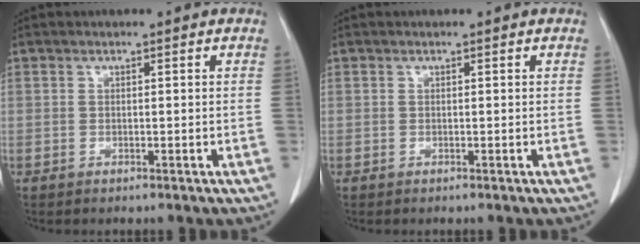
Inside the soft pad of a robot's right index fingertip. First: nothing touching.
{"total": 0.0}